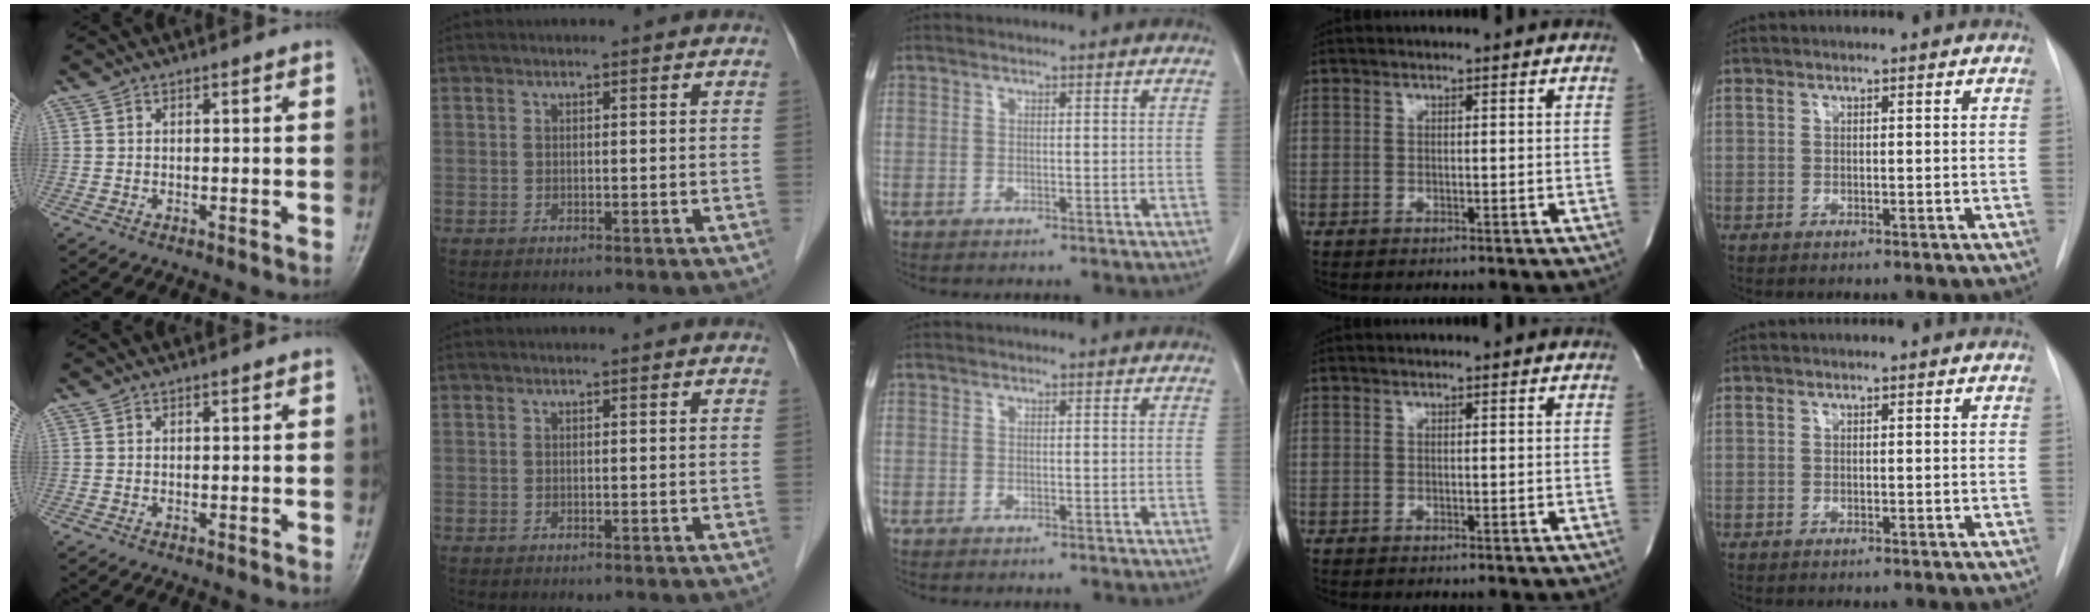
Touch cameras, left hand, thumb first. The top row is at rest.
{}